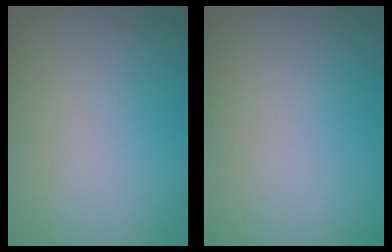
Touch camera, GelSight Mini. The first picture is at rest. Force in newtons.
{"total": 0.0}